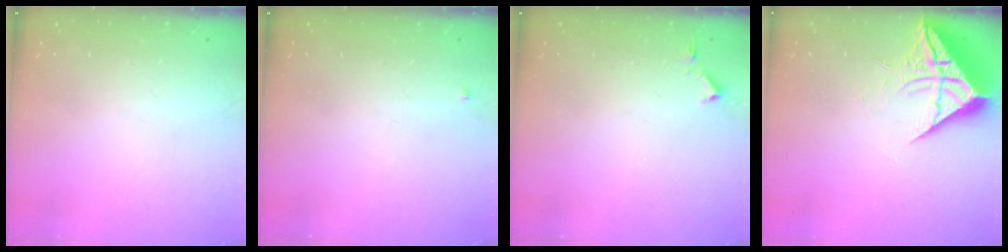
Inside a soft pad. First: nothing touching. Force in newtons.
{"total": 2.7, "press": 2.7, "slide": 0.4}
{"total": 3.1, "press": 3.1, "slide": 0.6}
{"total": 10.4, "press": 10.4, "slide": 0.8}